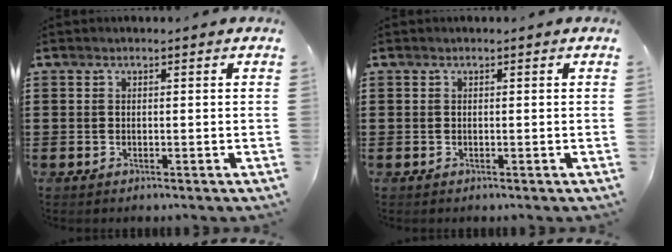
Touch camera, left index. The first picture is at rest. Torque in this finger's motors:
{"motor_torque": [0.00, 0.00, -0.02, 0.01]}